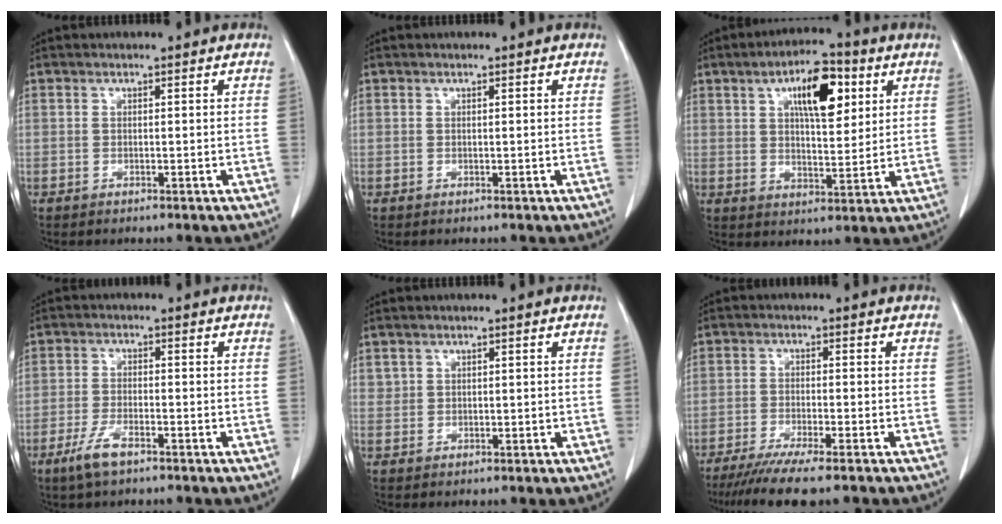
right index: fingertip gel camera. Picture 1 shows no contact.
{"total": 0.0}
{"total": 10.8, "force": [4.3, 3.7, 9.2], "torque": [-0.149, 0.014, 0.071]}
{"total": 4.4, "force": [-2.9, 1.0, 3.2], "torque": [-0.073, -0.006, -0.053]}
{"total": 1.2, "force": [0.8, 0.9, 0.2], "torque": [0.008, 0.002, 0.014]}
{"total": 9.1, "force": [-7.3, -0.1, 5.5], "torque": [-0.078, -0.022, -0.114]}